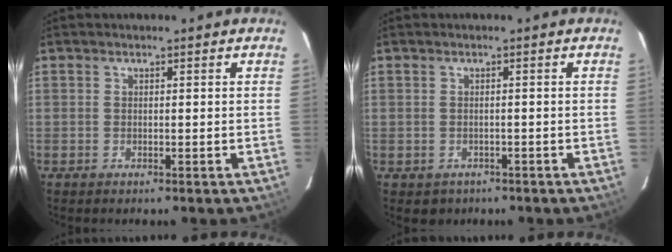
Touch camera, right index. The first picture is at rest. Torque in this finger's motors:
{"motor_torque": [0.18, -0.09, 0.10, 0.01]}